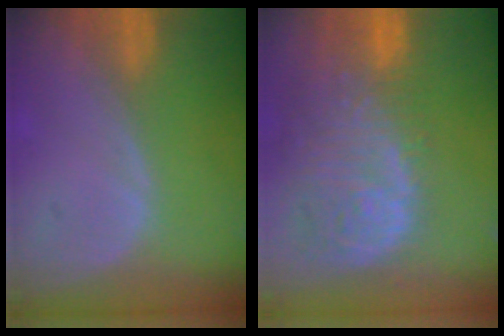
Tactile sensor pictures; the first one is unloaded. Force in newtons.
{"total": 14.4, "press": 11.8, "slide": 8.2}